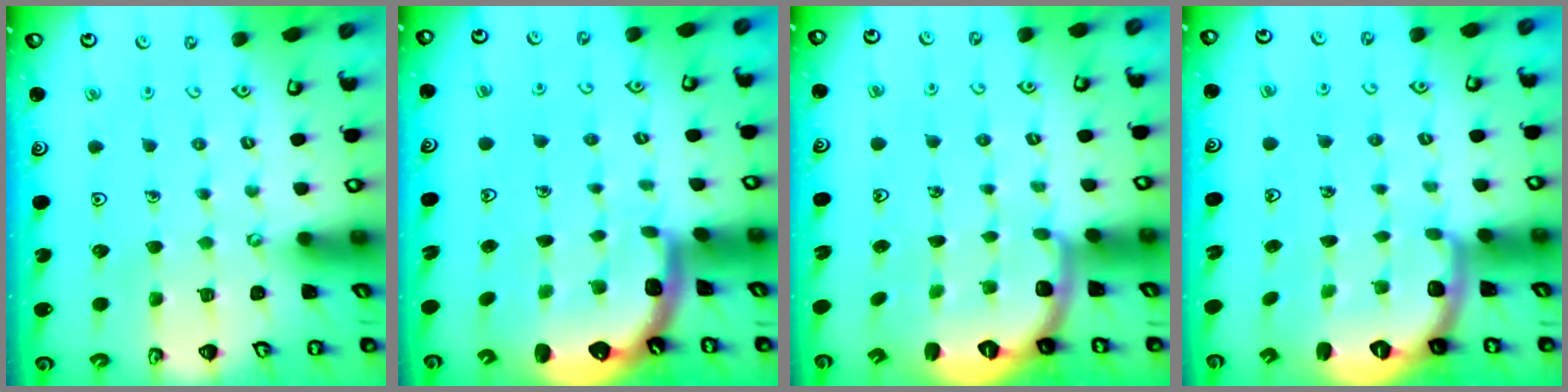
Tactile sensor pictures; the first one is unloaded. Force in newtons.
{"total": 1.6, "press": 1.5, "slide": 0.6}
{"total": 2.6, "press": 1.6, "slide": 2.1}
{"total": 2.6, "press": 1.6, "slide": 2.1}